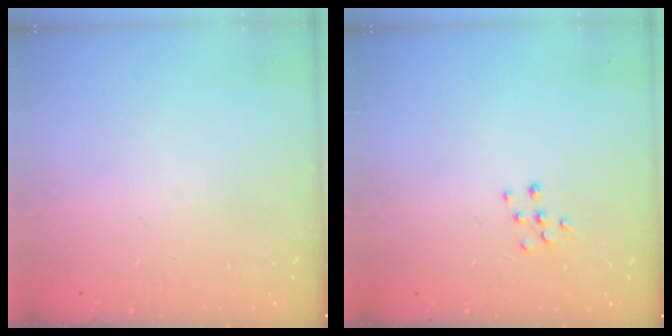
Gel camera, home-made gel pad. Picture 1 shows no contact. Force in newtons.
{"total": 5.3, "press": 5.3, "slide": 0.5}